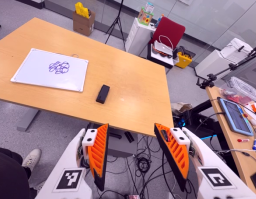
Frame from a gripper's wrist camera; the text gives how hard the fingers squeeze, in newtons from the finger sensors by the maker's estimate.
{"total": 0.0}